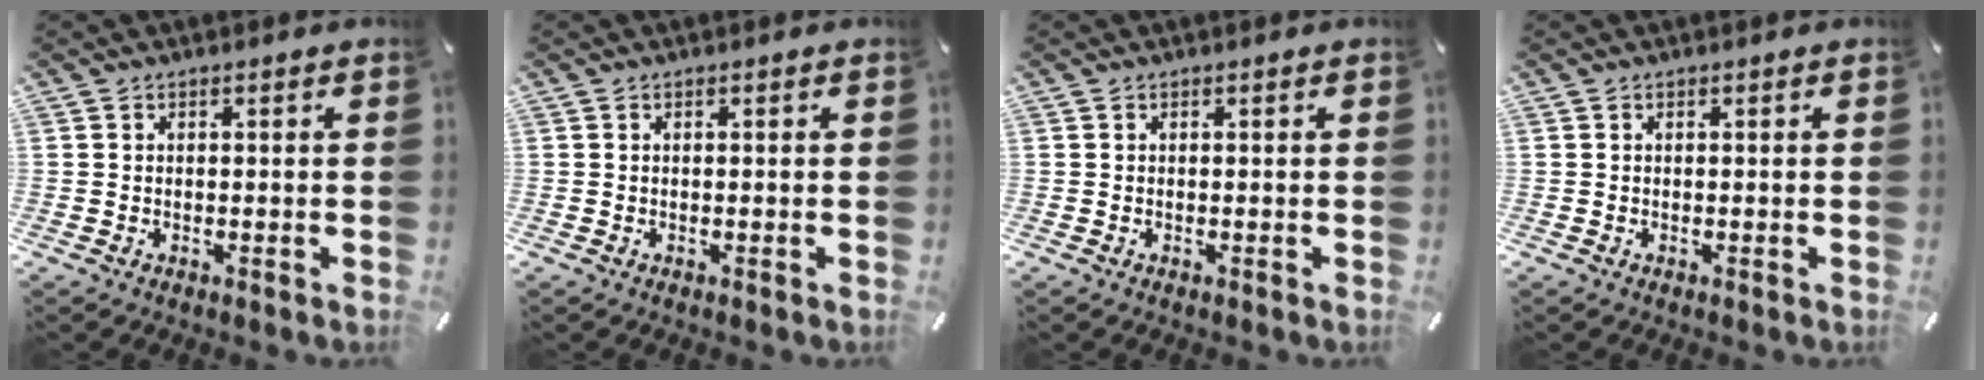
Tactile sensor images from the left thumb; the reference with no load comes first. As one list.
[{"total": 0.0}, {"total": 0.0}, {"total": 0.0}]